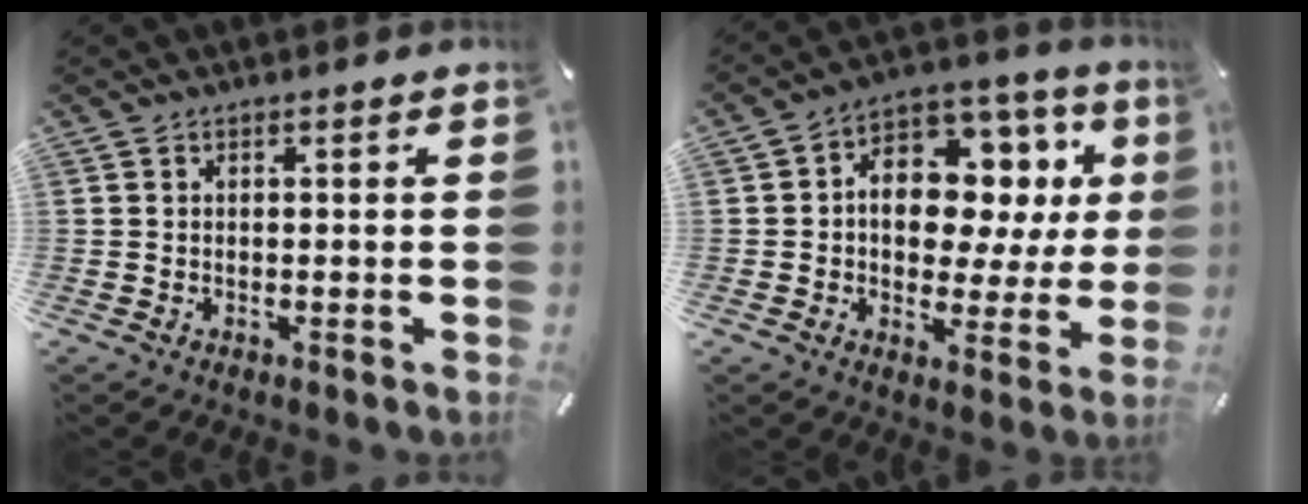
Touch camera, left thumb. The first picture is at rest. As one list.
[{"total": 12.9, "force": [2.2, 9.5, 8.4], "torque": [-0.117, -0.017, 0.044]}]